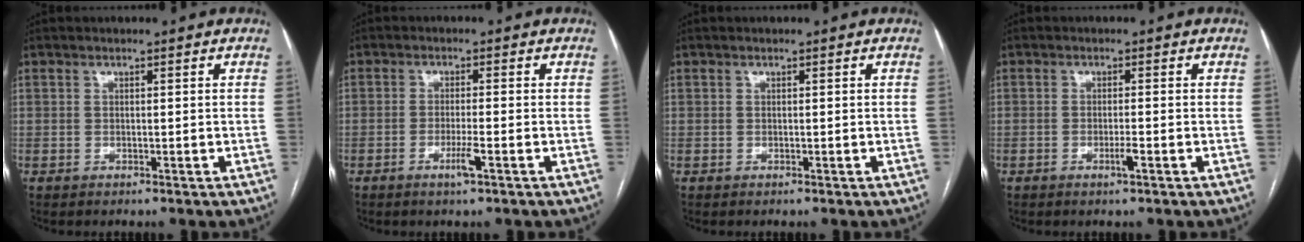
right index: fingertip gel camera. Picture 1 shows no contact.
{"total": 3.0, "force": [-1.5, -0.1, 2.6], "torque": [-0.051, -0.005, -0.028]}
{"total": 0.0}
{"total": 1.7, "force": [-0.8, -0.1, 1.5], "torque": [-0.030, -0.003, -0.015]}